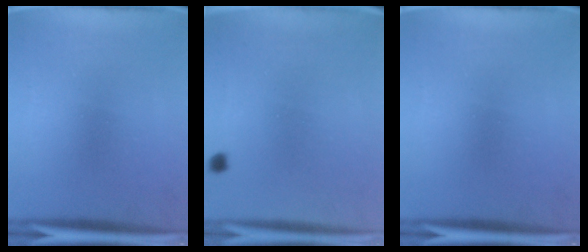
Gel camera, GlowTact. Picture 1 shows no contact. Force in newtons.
{"total": 1.0}
{"total": 0.0}